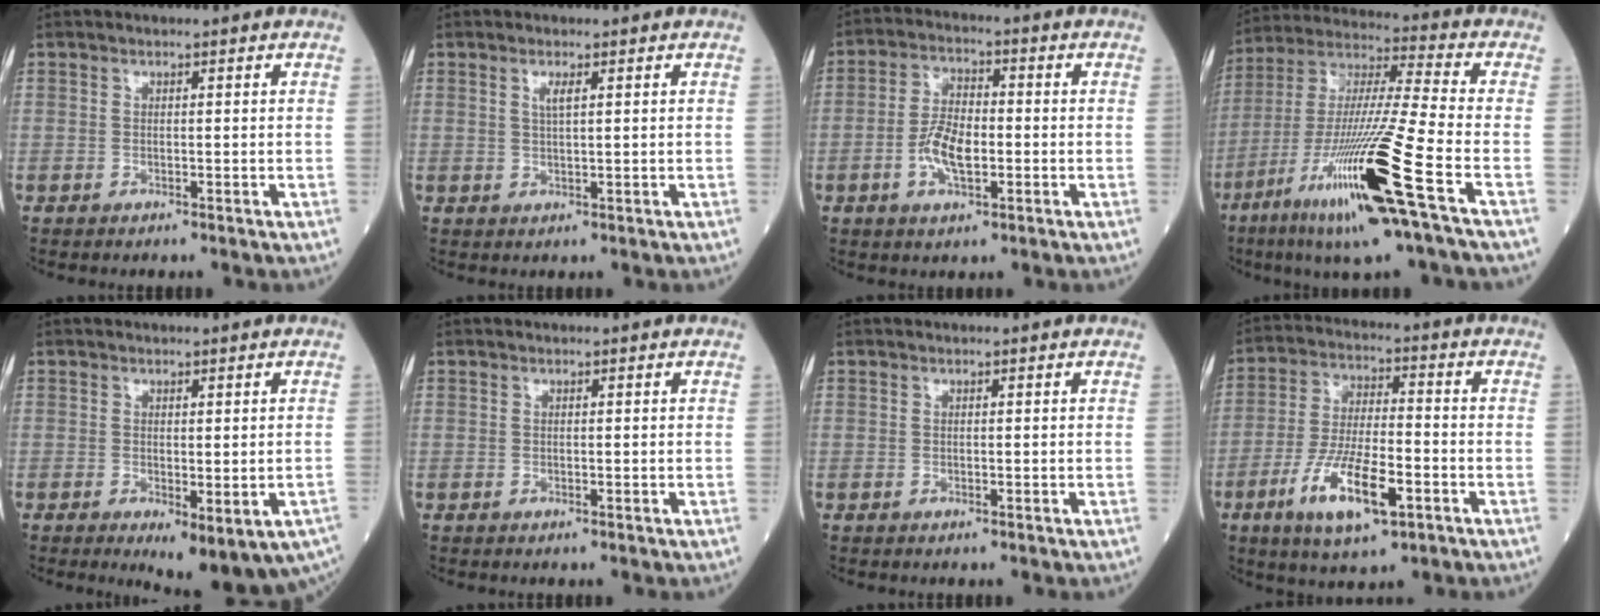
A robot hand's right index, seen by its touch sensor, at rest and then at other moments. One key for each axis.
{"total": 1.7, "fx": 0.7, "fy": 0.1, "fz": 1.5, "tx": -0.035, "ty": 0.000, "tz": 0.014}
{"total": 6.8, "fx": -1.7, "fy": 2.7, "fz": 6.0, "tx": -0.126, "ty": 0.006, "tz": -0.033}
{"total": 20.1, "fx": -9.0, "fy": -0.7, "fz": 17.9, "tx": -0.365, "ty": -0.042, "tz": -0.174}
{"total": 9.8, "fx": -5.4, "fy": 3.2, "fz": 7.5, "tx": -0.081, "ty": -0.017, "tz": -0.068}
{"total": 0.0}
{"total": 0.0}
{"total": 12.0, "fx": -5.2, "fy": 3.2, "fz": 10.4, "tx": -0.206, "ty": -0.013, "tz": -0.092}